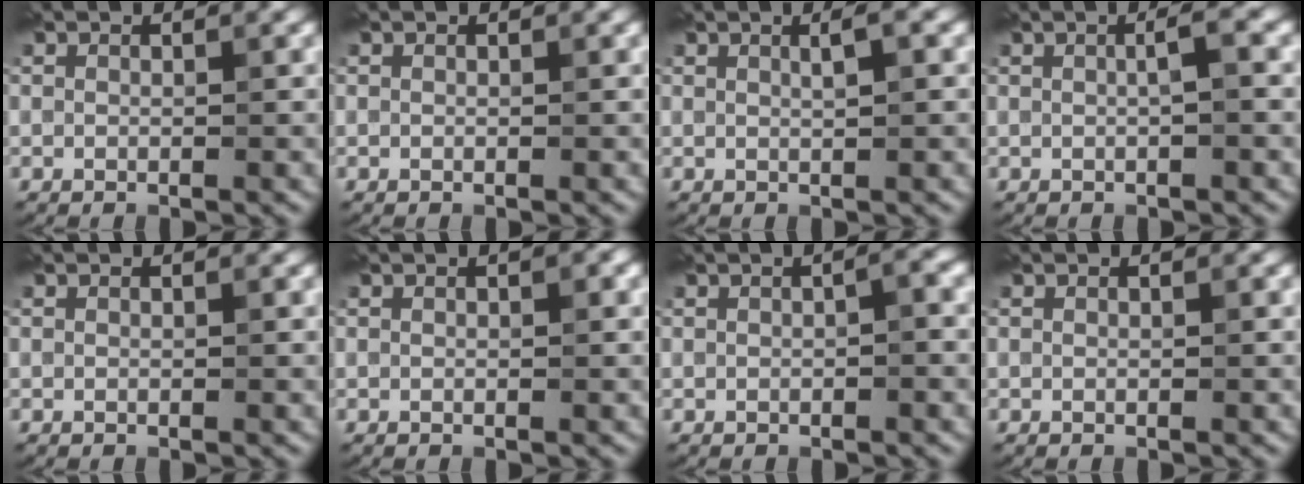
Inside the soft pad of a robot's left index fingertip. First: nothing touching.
{"total": 0.0}
{"total": 1.7, "force": [0.5, 0.4, 1.6], "torque": [-0.021, 0.005, 0.005]}
{"total": 1.9, "force": [0.2, 0.4, 1.8], "torque": [-0.027, 0.008, 0.000]}
{"total": 0.0}
{"total": 0.7, "force": [0.2, 0.2, 0.6], "torque": [-0.007, 0.003, 0.004]}
{"total": 1.4, "force": [-0.1, 0.2, 1.4], "torque": [-0.022, 0.007, -0.001]}
{"total": 0.0}